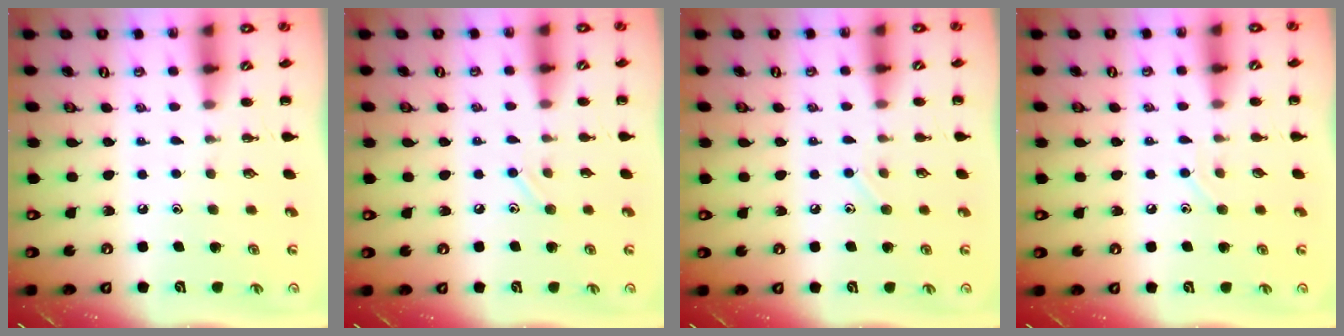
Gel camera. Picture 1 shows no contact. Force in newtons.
{"total": 5.9, "press": 5.6, "slide": 2.0}
{"total": 5.1, "press": 4.8, "slide": 1.8}
{"total": 3.8, "press": 3.7, "slide": 1.1}